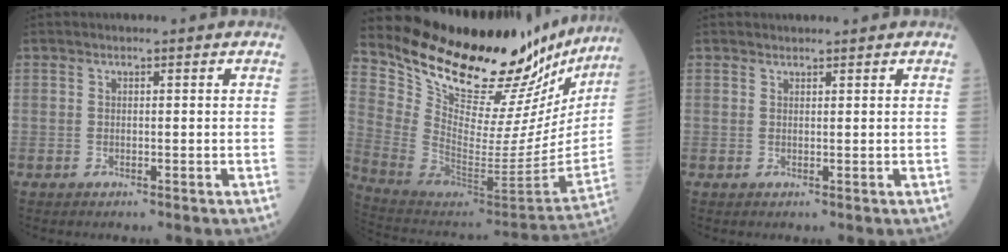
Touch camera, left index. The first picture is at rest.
{"total": 32.8, "force": [28.4, 8.5, 14.3], "torque": [-0.232, -0.097, 0.401]}
{"total": 0.8, "force": [0.8, 0.2, 0.0], "torque": [-0.005, 0.001, 0.014]}